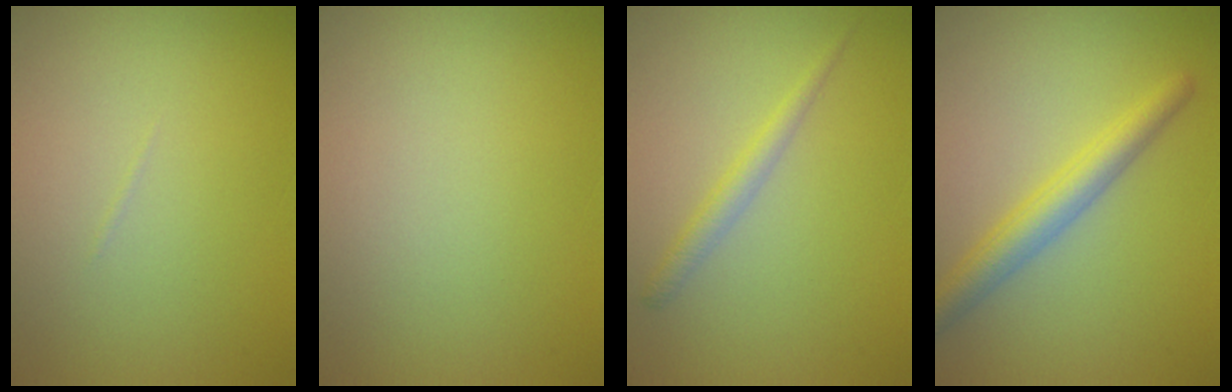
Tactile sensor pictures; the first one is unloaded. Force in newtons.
{"total": 0.0}
{"total": 1.4, "press": 1.4, "slide": 0.1}
{"total": 3.5, "press": 3.5, "slide": 0.2}